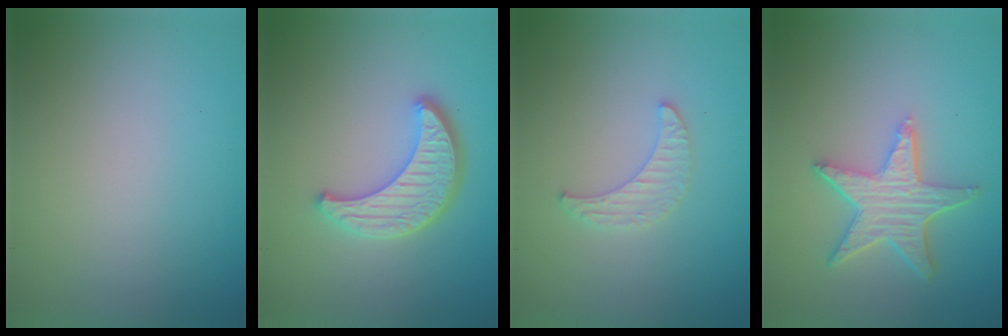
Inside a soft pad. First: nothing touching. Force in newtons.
{"total": 4.5, "press": 3.8, "slide": 2.5}
{"total": 2.0, "press": 1.9, "slide": 0.5}
{"total": 5.2, "press": 4.0, "slide": 3.2}